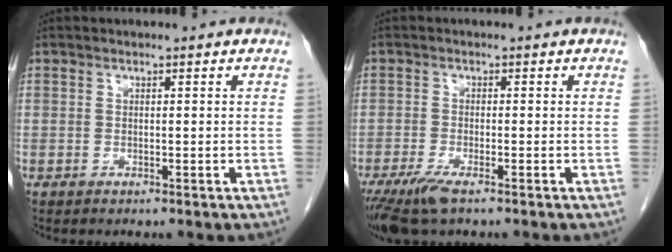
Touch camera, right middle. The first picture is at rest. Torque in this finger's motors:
{"motor_torque": [0.84, -0.51, 0.09, 0.07]}